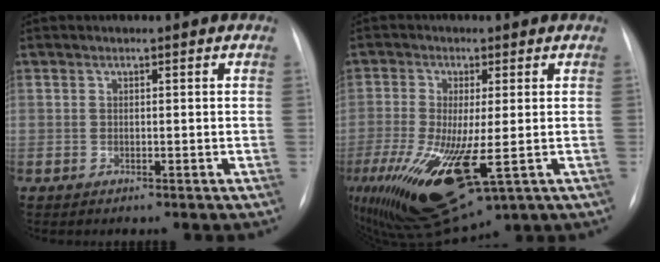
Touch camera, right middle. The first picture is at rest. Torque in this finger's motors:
{"motor_torque": [1.27, -0.87, 1.05, 0.21]}